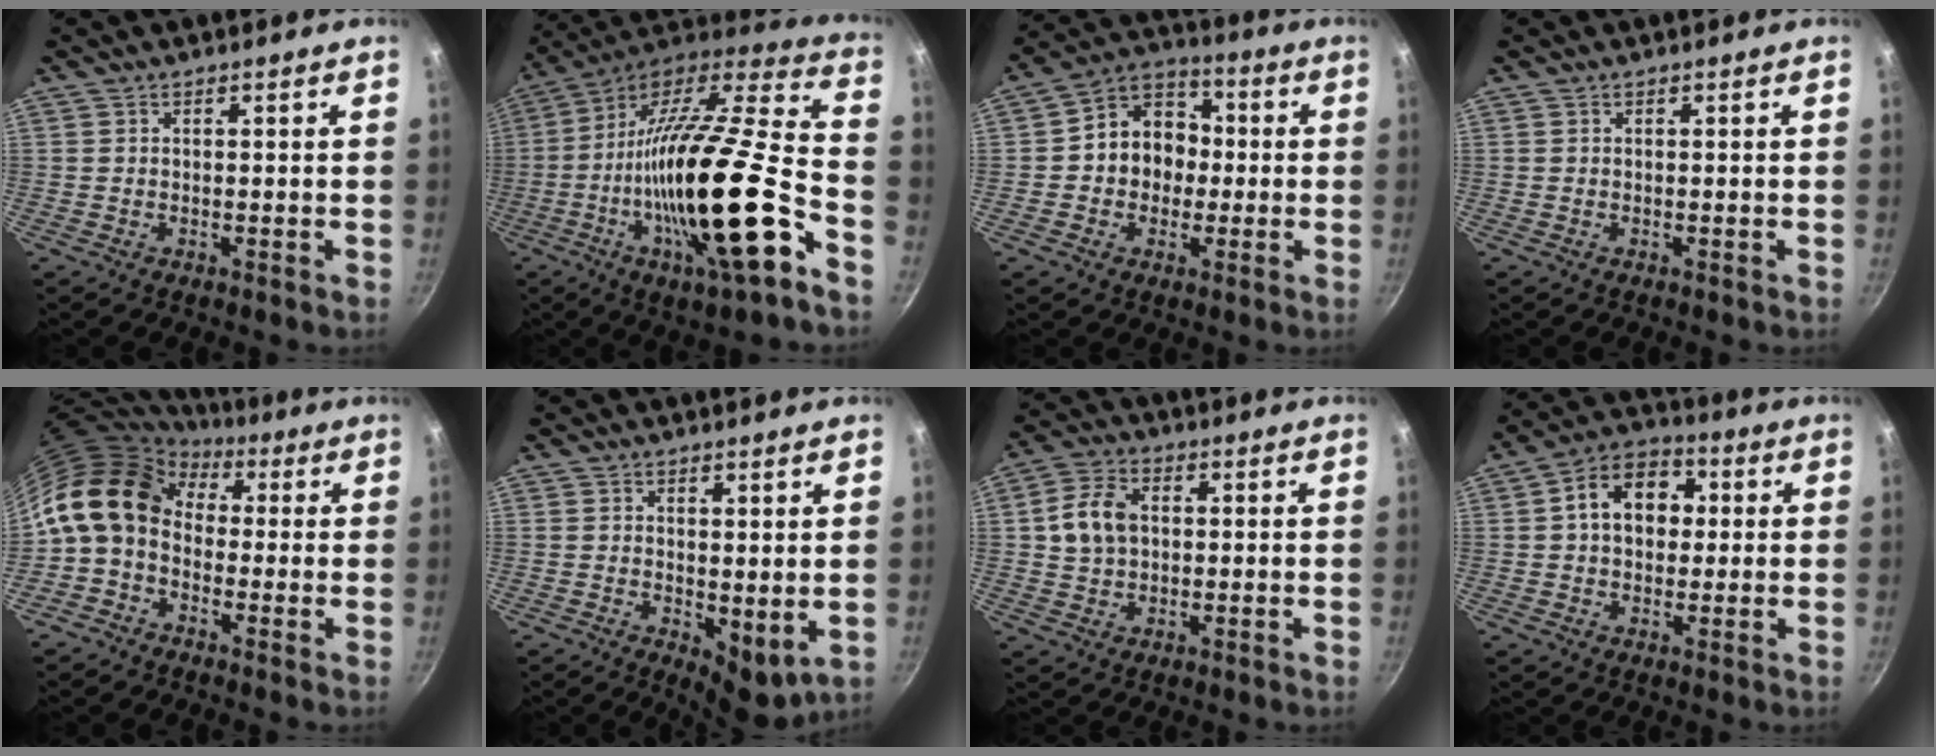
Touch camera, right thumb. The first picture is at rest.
{"total": 29.5, "force": [-9.7, 7.3, 26.9], "torque": [-0.427, 0.017, -0.177]}
{"total": 11.2, "force": [-0.4, 9.4, 6.0], "torque": [-0.046, 0.031, -0.026]}
{"total": 0.0}
{"total": 12.5, "force": [1.0, 9.5, 8.1], "torque": [-0.125, 0.032, -0.005]}
{"total": 5.7, "force": [1.0, 2.9, 4.8], "torque": [-0.054, -0.019, 0.022]}
{"total": 7.9, "force": [1.0, 5.9, 5.2], "torque": [-0.087, 0.014, 0.012]}
{"total": 11.2, "force": [1.7, 8.2, 7.5], "torque": [-0.079, 0.023, 0.010]}